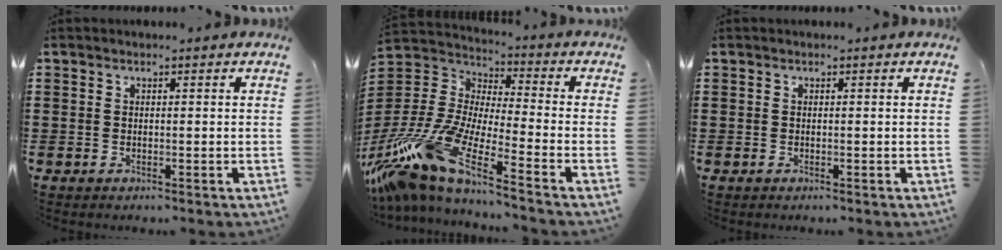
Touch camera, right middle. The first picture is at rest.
{"total": 13.8, "force": [-10.6, 2.6, 8.4], "torque": [-0.219, -0.008, -0.216]}
{"total": 0.0}